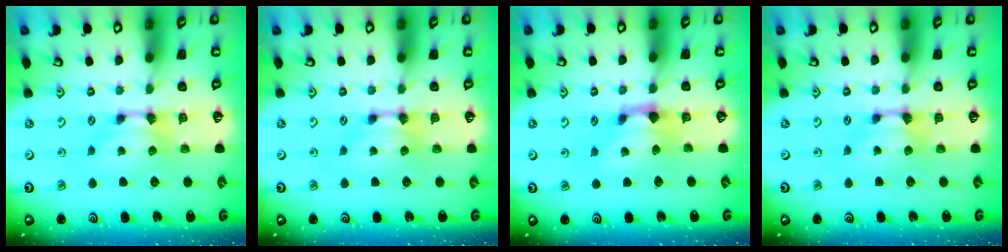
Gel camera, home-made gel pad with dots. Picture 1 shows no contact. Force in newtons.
{"total": 0.0}
{"total": 1.4, "press": 0.4, "slide": 1.3}
{"total": 0.9, "press": 0.3, "slide": 0.8}